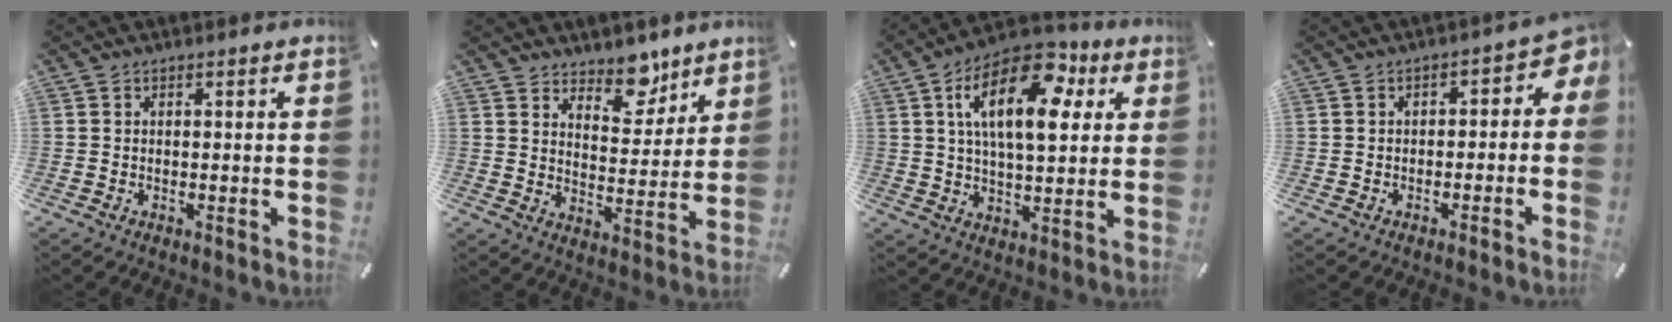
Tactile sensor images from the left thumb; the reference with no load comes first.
{"total": 9.0, "force": [7.6, 4.6, 1.5], "torque": [0.000, -0.067, 0.137]}
{"total": 18.6, "force": [7.2, 9.1, 14.5], "torque": [-0.241, -0.018, 0.112]}
{"total": 3.7, "force": [-1.0, 2.5, 2.6], "torque": [-0.037, 0.001, -0.027]}